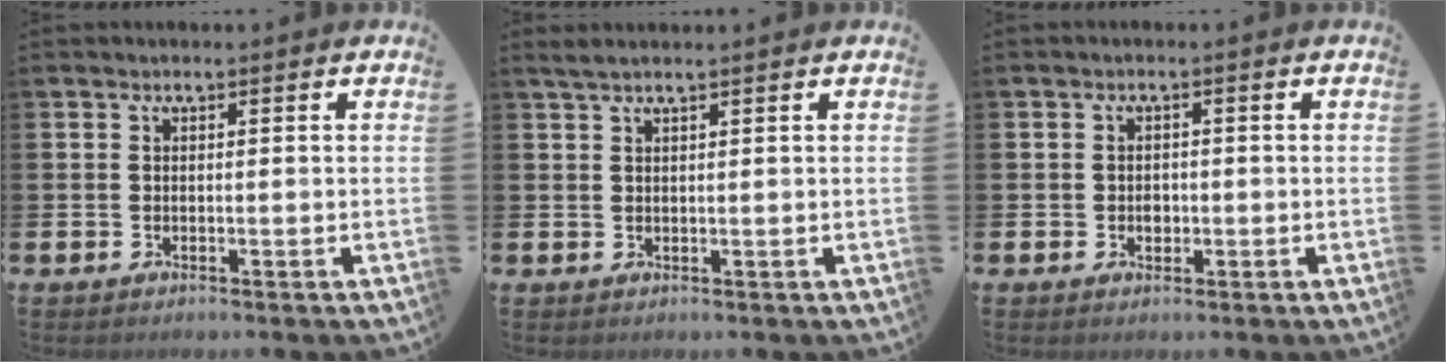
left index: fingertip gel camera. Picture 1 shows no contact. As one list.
[{"total": 1.4, "force": [1.2, -0.1, 0.8], "torque": [-0.024, 0.005, 0.023]}, {"total": 1.5, "force": [-0.2, 1.3, 0.8], "torque": [-0.001, 0.000, -0.008]}]